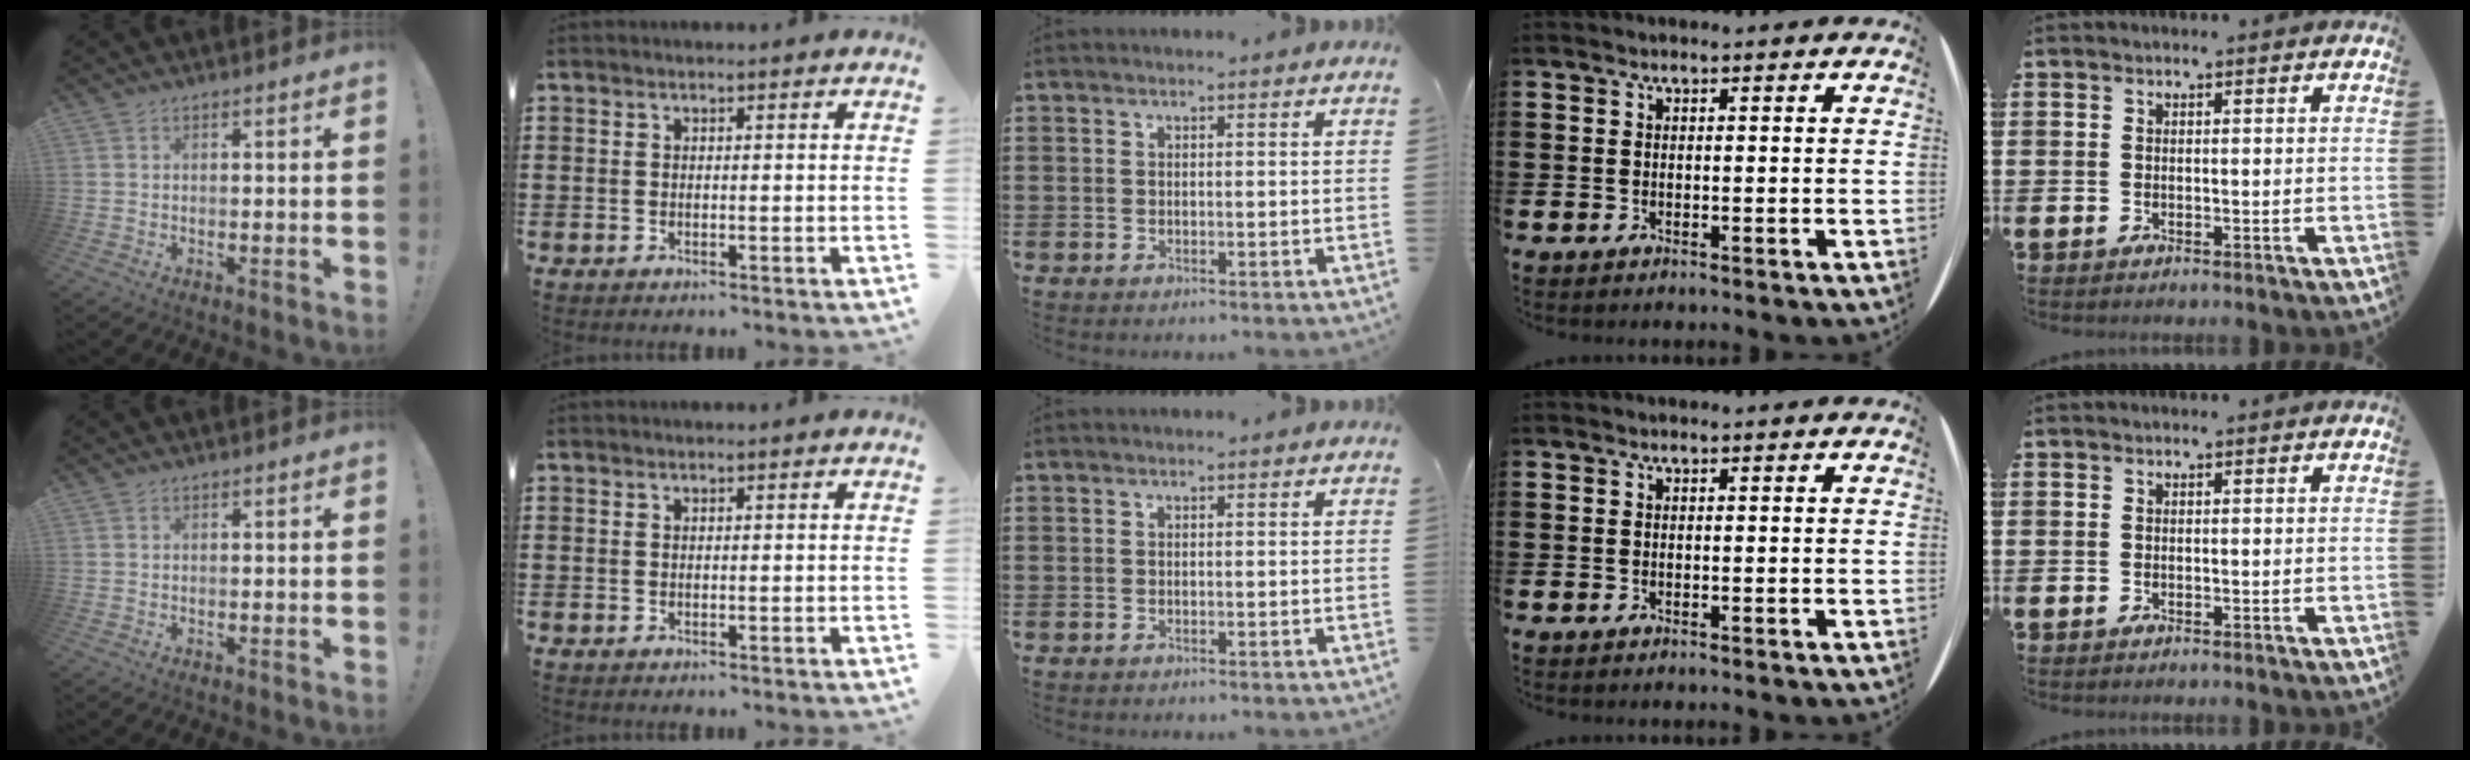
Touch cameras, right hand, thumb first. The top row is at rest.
{}